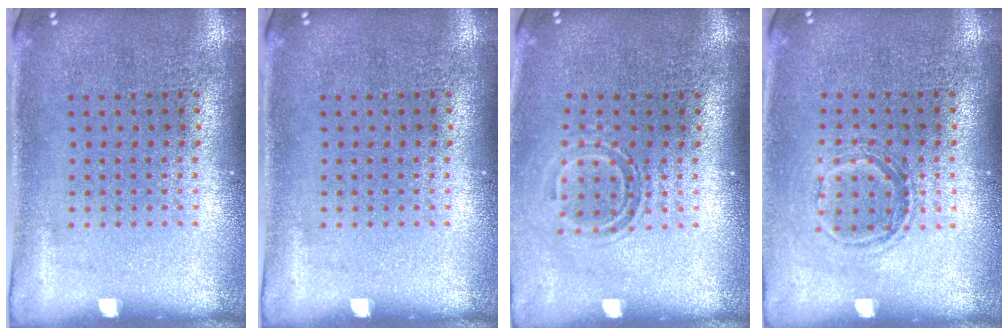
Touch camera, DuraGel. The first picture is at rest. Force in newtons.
{"total": 0.0}
{"total": 1.6, "press": 1.1, "slide": 1.2}
{"total": 1.1, "press": 1.0, "slide": 0.5}